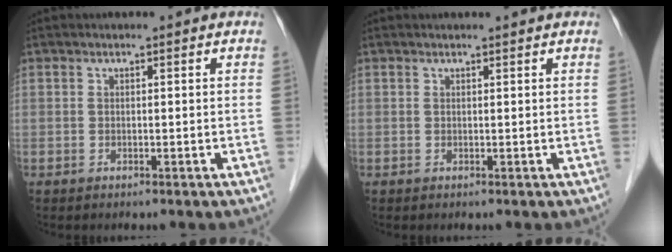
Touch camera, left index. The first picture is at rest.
{"total": 1.3, "force": [1.3, -0.2, 0.3], "torque": [-0.009, 0.003, 0.020]}